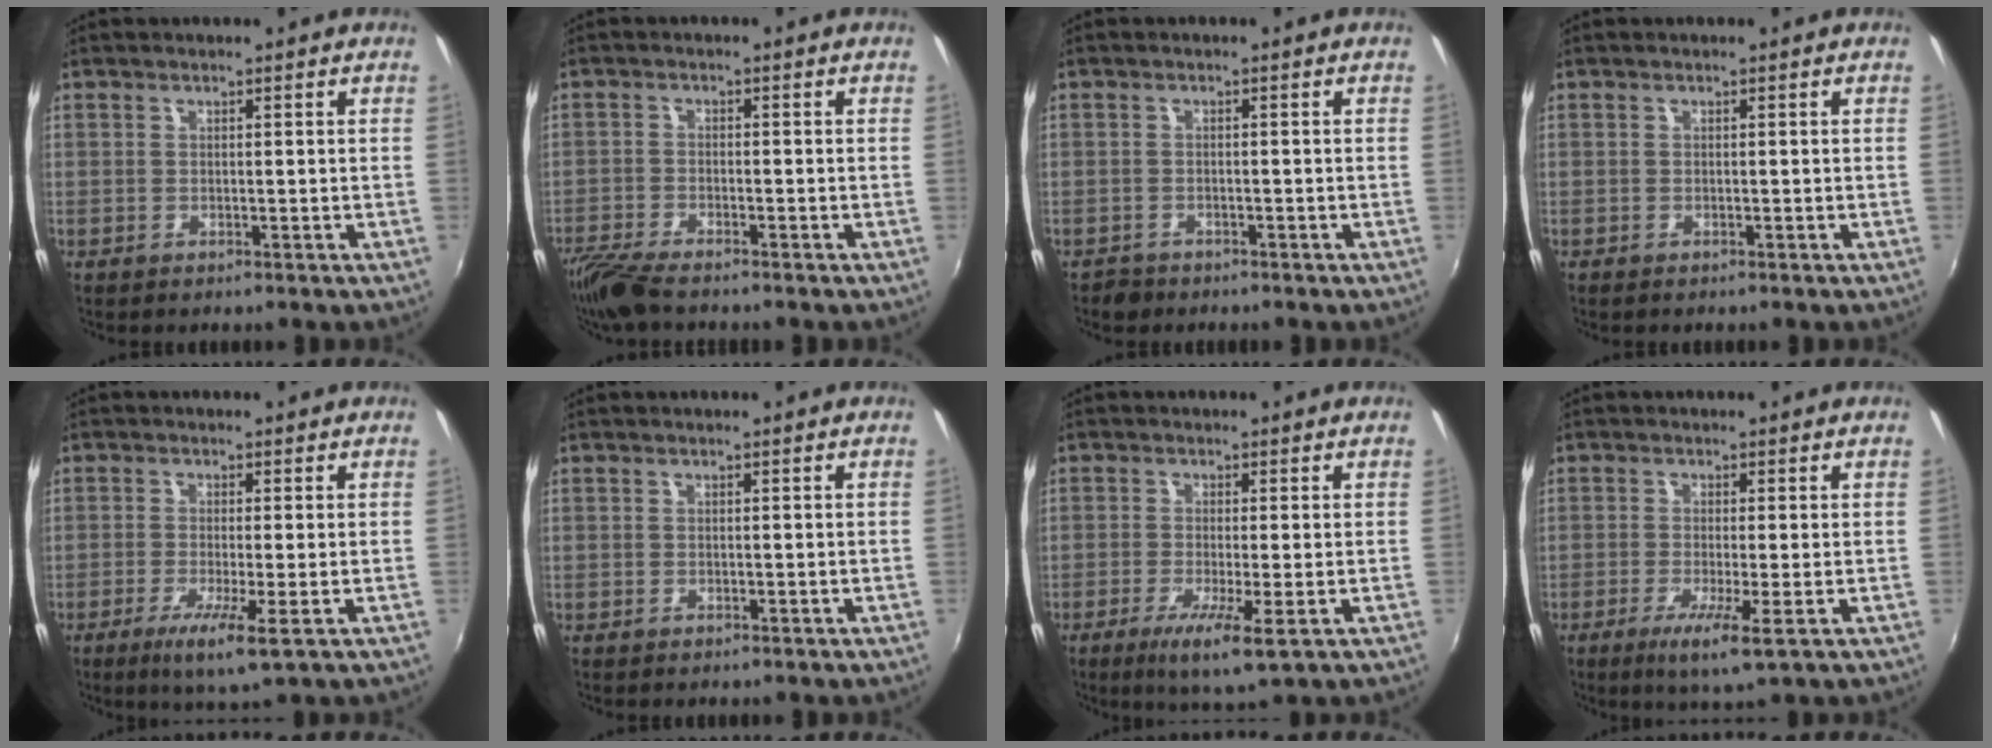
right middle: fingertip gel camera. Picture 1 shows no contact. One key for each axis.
{"total": 6.3, "fx": -5.4, "fy": 0.7, "fz": 3.1, "tx": -0.087, "ty": -0.024, "tz": -0.103}
{"total": 1.8, "fx": -1.6, "fy": 1.0, "fz": 0.1, "tx": -0.009, "ty": -0.001, "tz": -0.028}
{"total": 0.0}
{"total": 5.8, "fx": -2.3, "fy": -0.2, "fz": 5.3, "tx": -0.112, "ty": -0.019, "tz": -0.043}
{"total": 0.0}
{"total": 6.3, "fx": -2.4, "fy": 0.1, "fz": 5.9, "tx": -0.121, "ty": -0.021, "tz": -0.043}
{"total": 5.3, "fx": -2.0, "fy": -0.3, "fz": 4.9, "tx": -0.102, "ty": -0.017, "tz": -0.037}